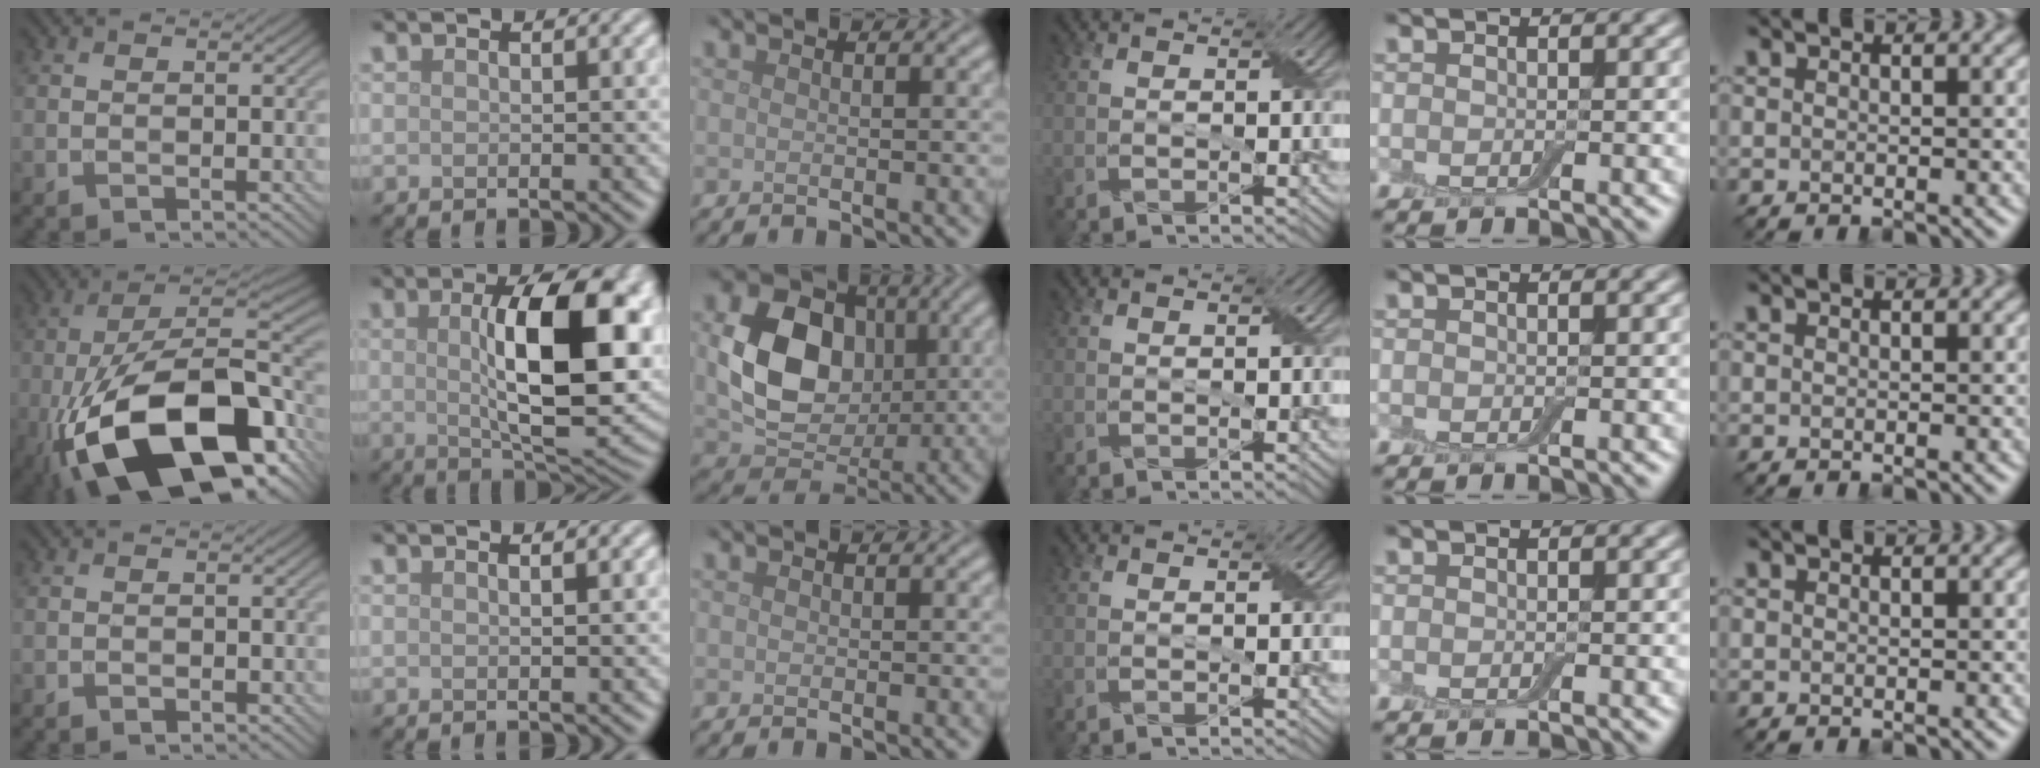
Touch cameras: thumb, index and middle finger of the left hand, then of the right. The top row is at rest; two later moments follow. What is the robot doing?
{"motion": "peel", "object": "aluminum foil"}